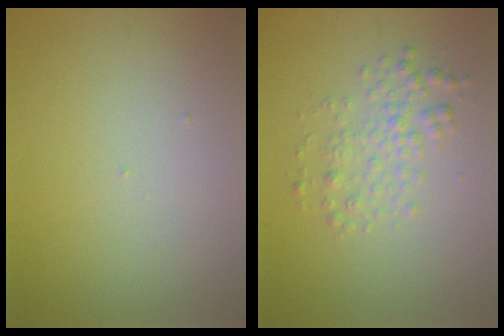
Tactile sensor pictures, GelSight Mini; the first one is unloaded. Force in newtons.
{"total": 2.5, "press": 2.5, "slide": 0.0}